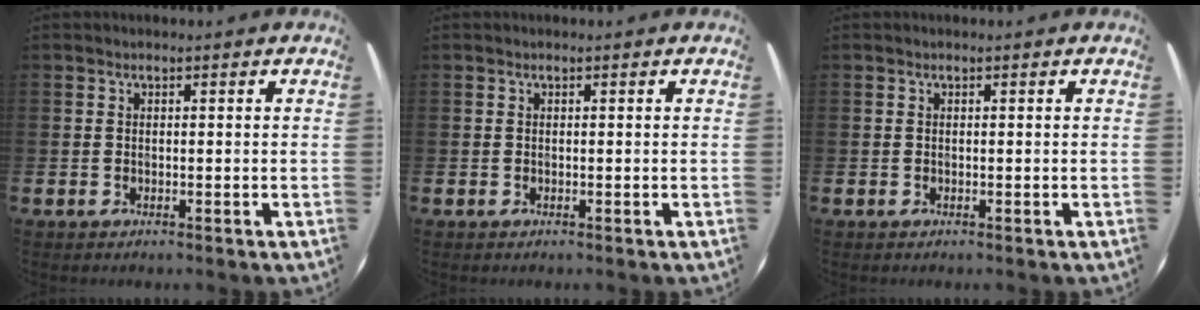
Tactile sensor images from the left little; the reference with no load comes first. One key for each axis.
{"total": 0.0}
{"total": 0.0}